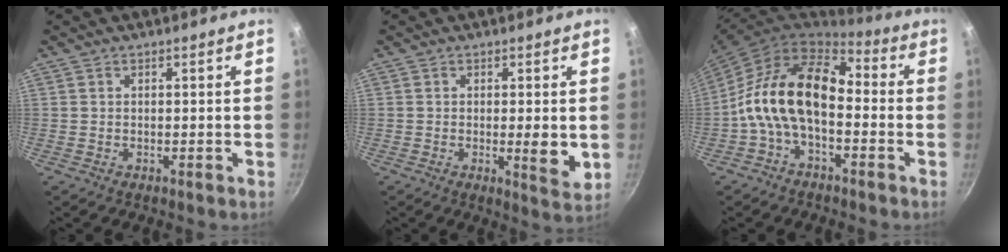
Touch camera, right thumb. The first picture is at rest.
{"total": 5.3, "force": [-0.4, 1.3, 5.1], "torque": [-0.076, -0.016, -0.004]}
{"total": 15.3, "force": [-2.2, 9.2, 12.0], "torque": [-0.202, 0.045, -0.060]}